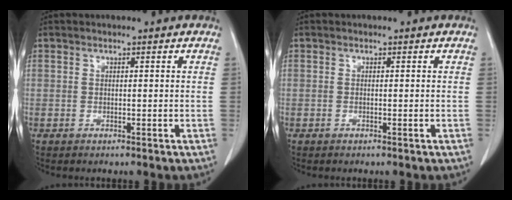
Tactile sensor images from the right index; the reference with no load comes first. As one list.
[{"total": 0.0}]